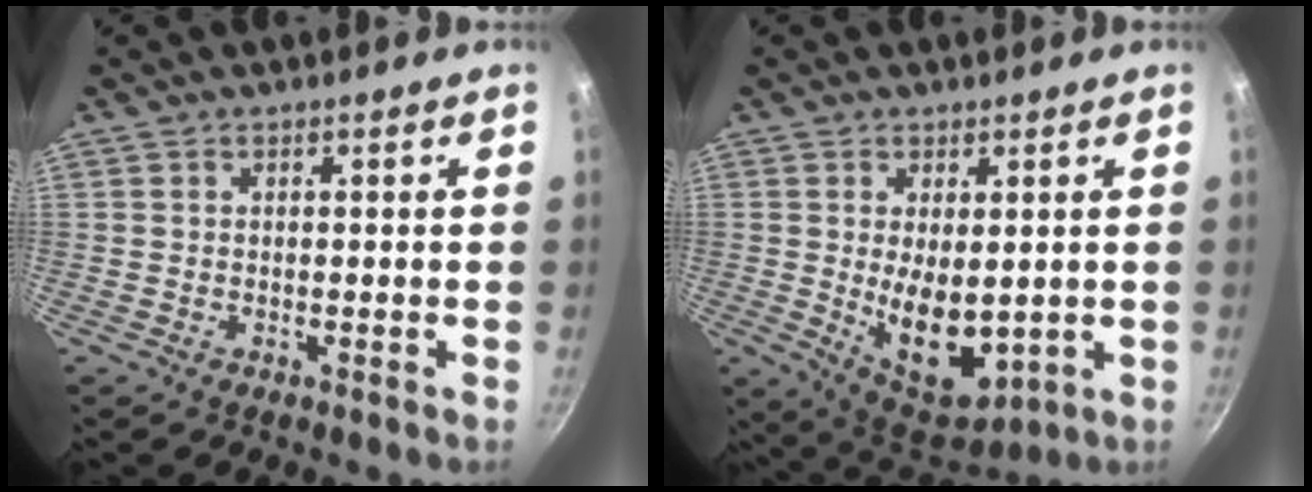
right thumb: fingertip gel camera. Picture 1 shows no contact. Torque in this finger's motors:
{"motor_torque": [-0.43, 0.98, 0.71, 0.90, 0.21]}